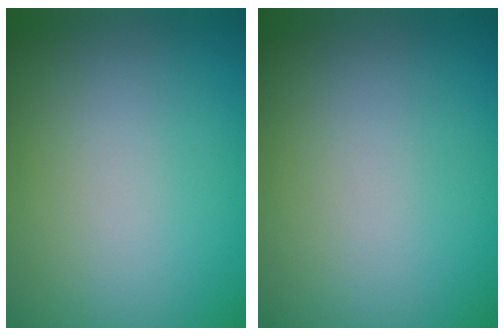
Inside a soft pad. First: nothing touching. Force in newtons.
{"total": 0.0}